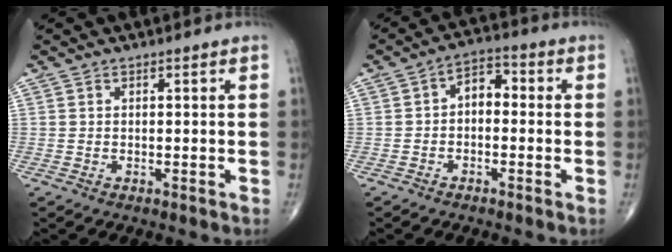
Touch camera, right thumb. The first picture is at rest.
{"total": 5.0, "force": [-0.4, 3.3, 3.8], "torque": [-0.041, 0.025, -0.021]}